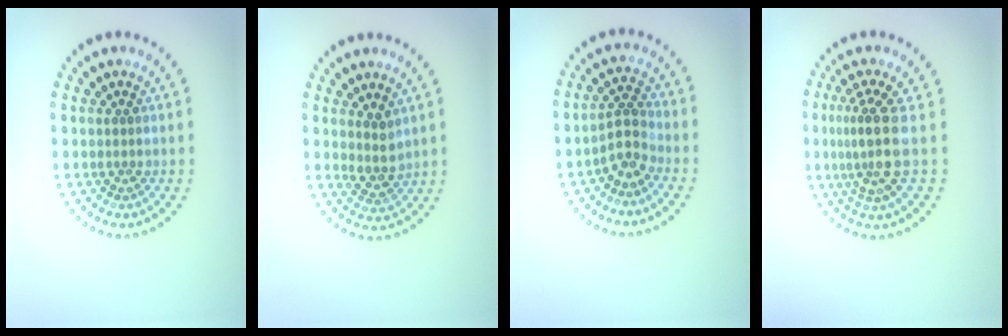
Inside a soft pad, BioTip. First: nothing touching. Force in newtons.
{"total": 2.2, "press": 1.7, "slide": 1.5}
{"total": 2.5, "press": 2.0, "slide": 1.5}
{"total": 3.8, "press": 2.9, "slide": 2.5}